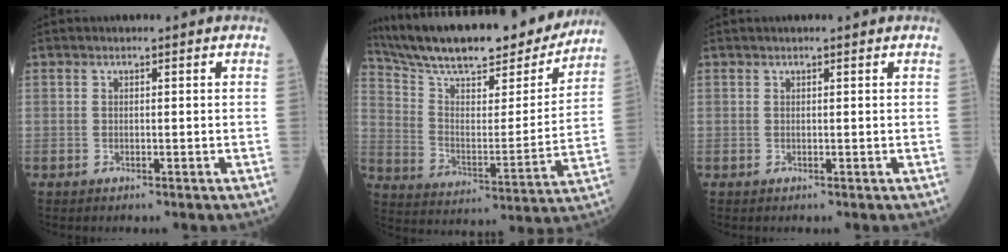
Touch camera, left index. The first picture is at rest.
{"total": 24.9, "force": [22.0, 4.6, 10.5], "torque": [-0.179, -0.014, 0.325]}
{"total": 1.2, "force": [1.1, 0.1, 0.6], "torque": [-0.009, 0.016, 0.018]}